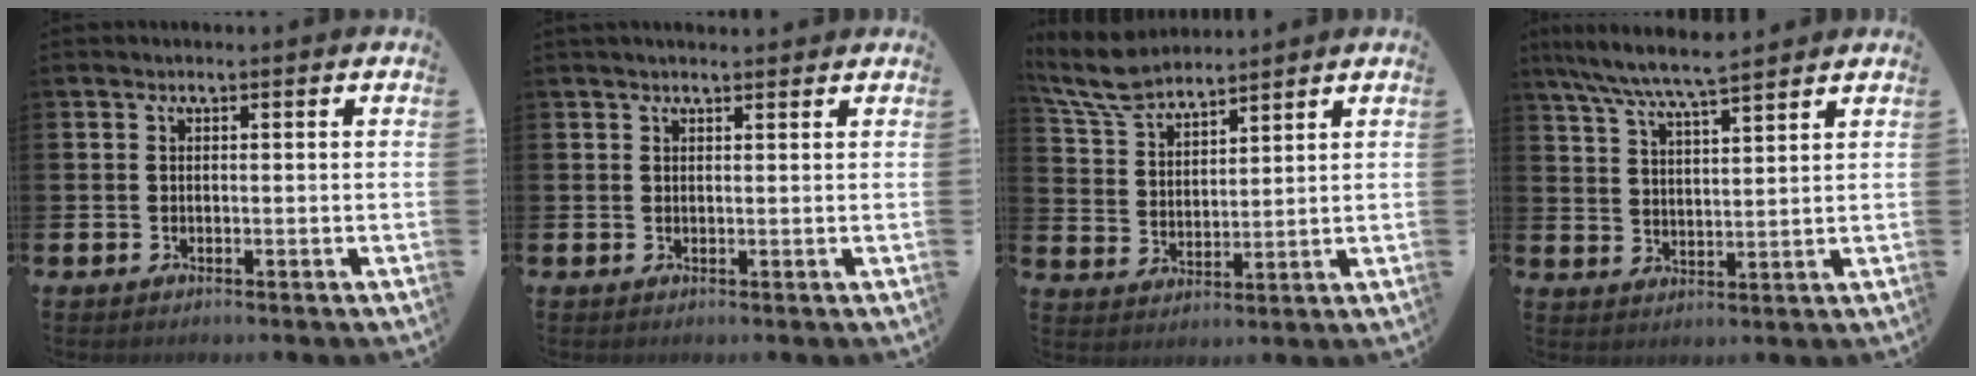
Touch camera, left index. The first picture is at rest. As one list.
[{"total": 1.3, "force": [1.3, 0.2, 0.4], "torque": [-0.001, -0.003, 0.021]}, {"total": 7.3, "force": [6.7, 1.9, 2.3], "torque": [-0.075, -0.022, 0.124]}, {"total": 7.4, "force": [6.9, 0.5, 2.7], "torque": [-0.079, -0.030, 0.124]}]